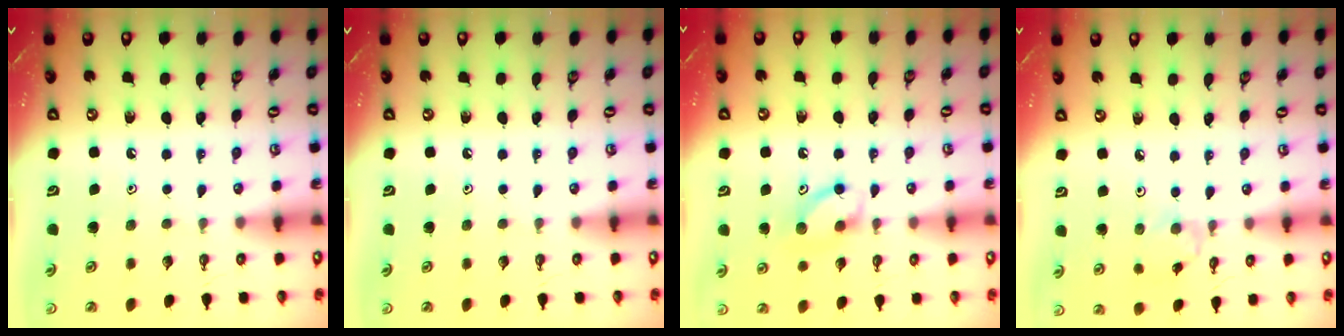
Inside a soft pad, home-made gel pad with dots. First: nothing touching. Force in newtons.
{"total": 0.0}
{"total": 7.4, "press": 7.3, "slide": 1.4}
{"total": 0.9, "press": 0.9, "slide": 0.3}